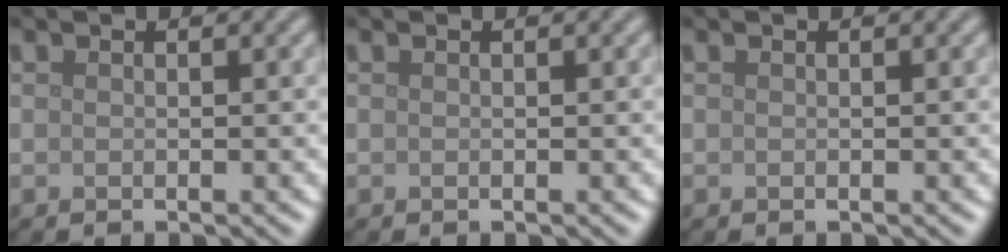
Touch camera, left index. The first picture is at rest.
{"total": 0.0}
{"total": 0.0}